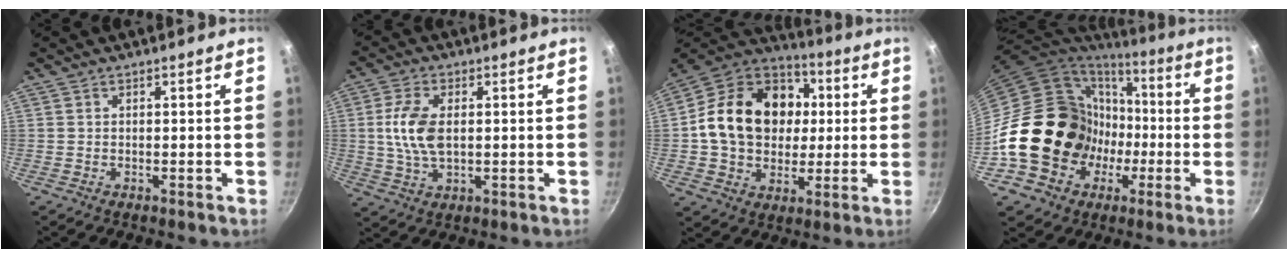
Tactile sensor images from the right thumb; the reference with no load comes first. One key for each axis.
{"total": 8.8, "fx": 0.8, "fy": 4.9, "fz": 7.3, "tx": -0.146, "ty": 0.003, "tz": 0.014}
{"total": 22.8, "fx": 2.3, "fy": 17.7, "fz": 14.1, "tx": -0.221, "ty": 0.029, "tz": 0.035}
{"total": 23.6, "fx": -2.7, "fy": 20.0, "fz": 12.3, "tx": -0.202, "ty": 0.045, "tz": -0.024}